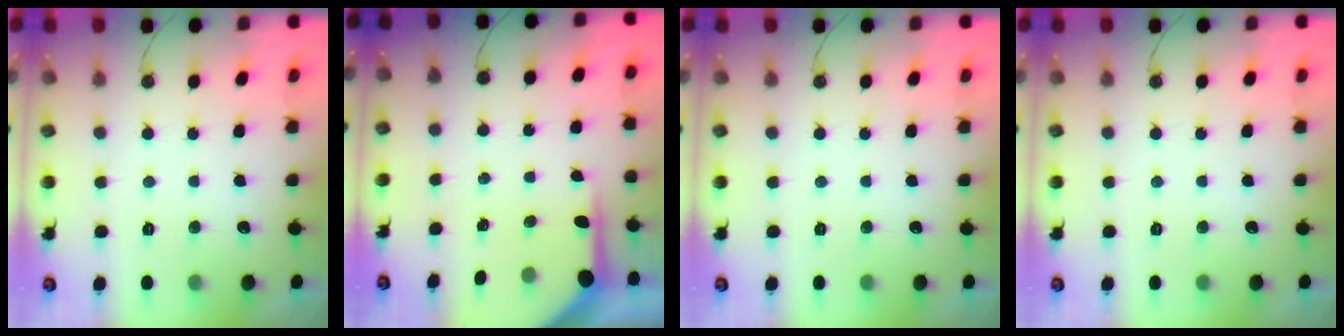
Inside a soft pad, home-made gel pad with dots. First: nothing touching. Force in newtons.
{"total": 6.2, "press": 6.2, "slide": 0.4}
{"total": 0.0}
{"total": 0.0}